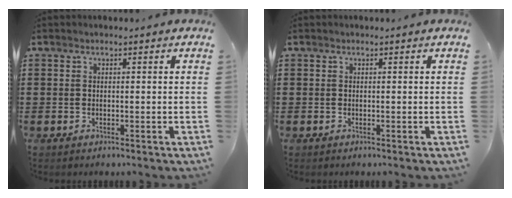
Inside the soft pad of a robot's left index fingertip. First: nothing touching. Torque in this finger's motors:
{"motor_torque": [0.00, 0.00, 0.00, 0.00]}